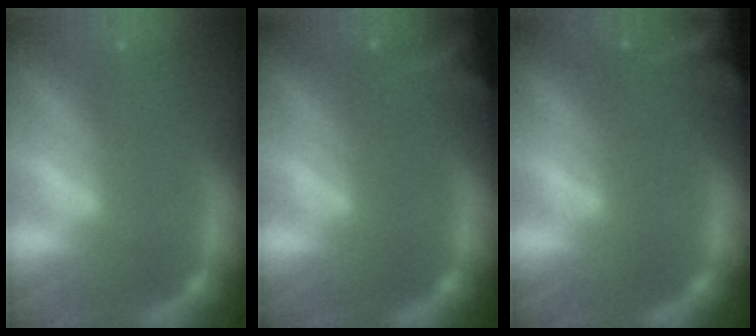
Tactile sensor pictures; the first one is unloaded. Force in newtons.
{"total": 6.0}
{"total": 10.0}